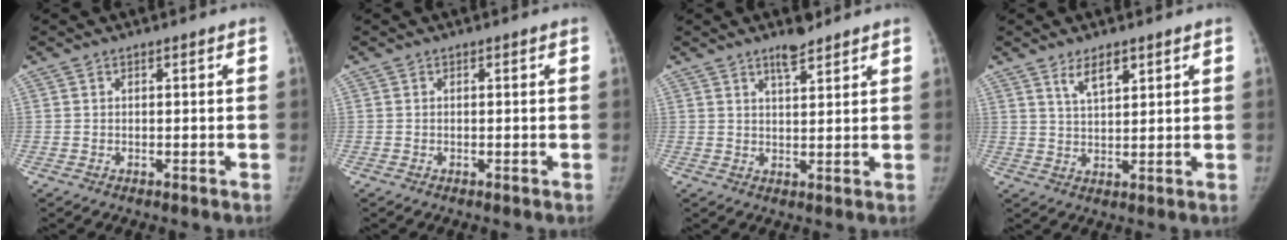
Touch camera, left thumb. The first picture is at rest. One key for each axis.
{"total": 0.0}
{"total": 4.2, "fx": 3.3, "fy": 1.2, "fz": 2.3, "tx": -0.031, "ty": -0.024, "tz": 0.055}
{"total": 4.7, "fx": 3.0, "fy": 1.8, "fz": 3.2, "tx": -0.044, "ty": -0.020, "tz": 0.056}